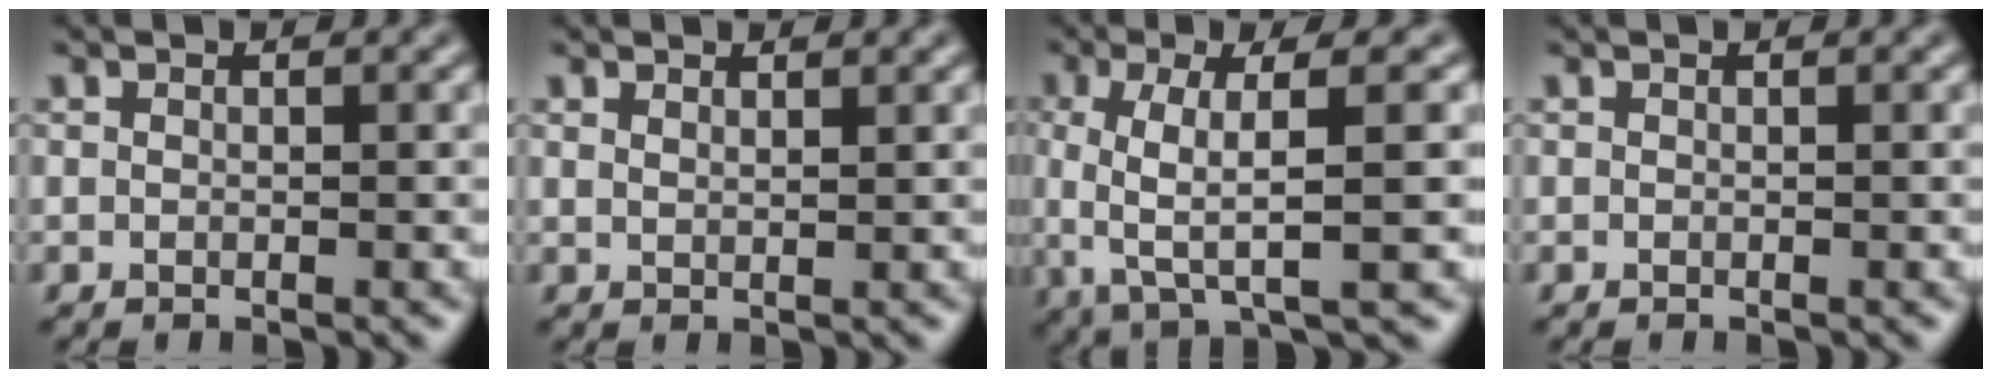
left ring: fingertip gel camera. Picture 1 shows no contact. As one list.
[{"total": 0.9, "force": [0.8, 0.2, 0.3], "torque": [-0.005, 0.000, 0.016]}, {"total": 6.7, "force": [0.2, 1.7, 6.4], "torque": [-0.111, 0.002, 0.001]}, {"total": 0.0}]